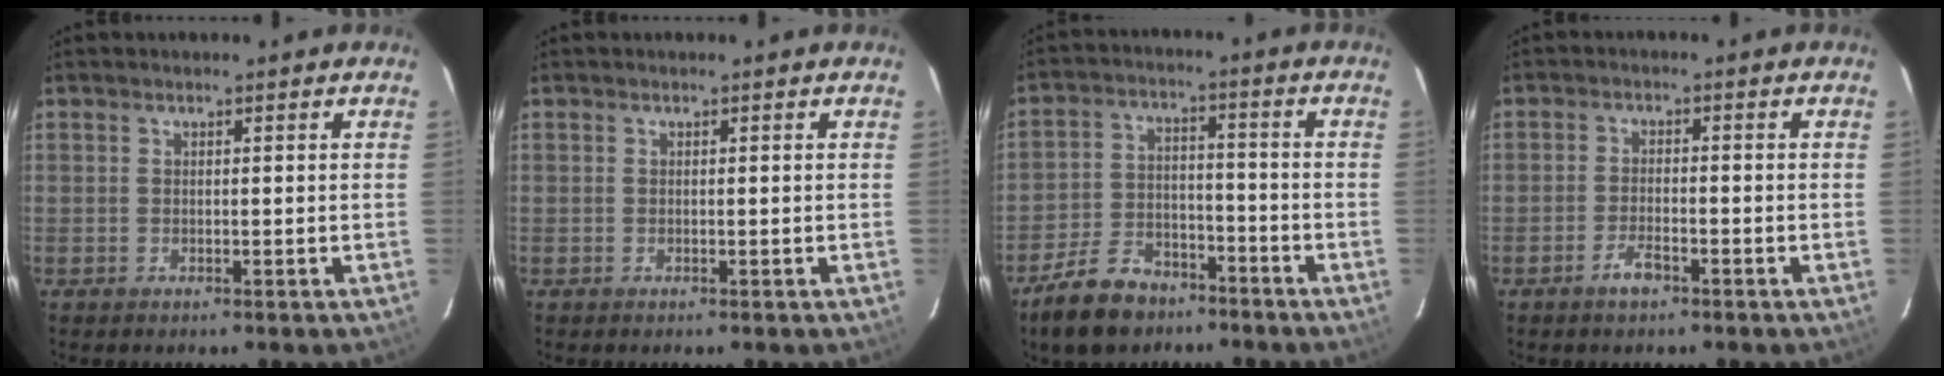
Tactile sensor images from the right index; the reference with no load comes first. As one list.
[{"total": 0.0}, {"total": 11.6, "force": [-8.4, 6.4, 4.8], "torque": [-0.120, 0.013, -0.133]}, {"total": 3.4, "force": [-2.2, 1.1, 2.3], "torque": [-0.053, 0.001, -0.042]}]